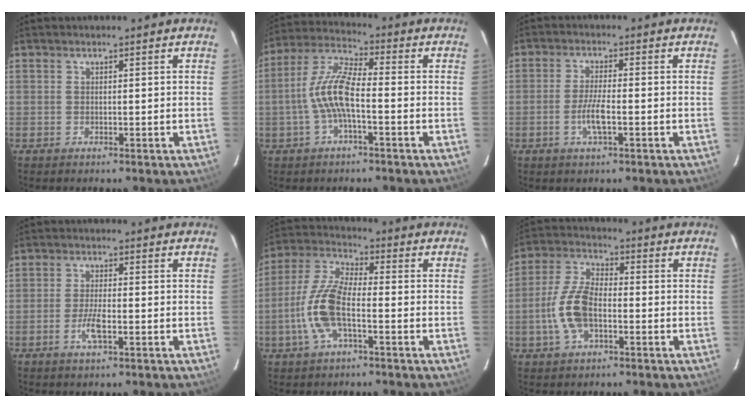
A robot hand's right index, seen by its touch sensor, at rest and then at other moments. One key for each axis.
{"total": 9.0, "fx": -2.0, "fy": 2.3, "fz": 8.4, "tx": -0.185, "ty": 0.015, "tz": -0.041}
{"total": 4.5, "fx": -1.6, "fy": 0.7, "fz": 4.2, "tx": -0.082, "ty": -0.002, "tz": -0.031}
{"total": 4.2, "fx": -1.7, "fy": 1.0, "fz": 3.7, "tx": -0.076, "ty": -0.001, "tz": -0.032}
{"total": 11.3, "fx": -3.3, "fy": 3.9, "fz": 10.1, "tx": -0.219, "ty": 0.006, "tz": -0.069}
{"total": 9.6, "fx": -2.6, "fy": 4.9, "fz": 7.8, "tx": -0.167, "ty": 0.012, "tz": -0.049}